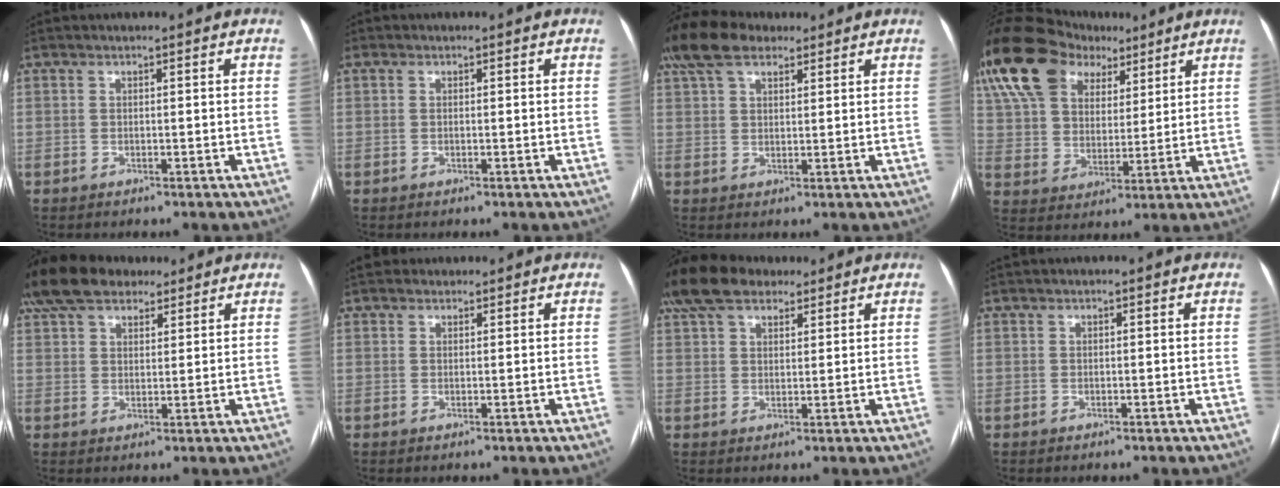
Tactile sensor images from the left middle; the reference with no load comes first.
{"total": 0.6, "force": [0.2, 0.5, 0.3], "torque": [-0.016, 0.014, 0.005]}
{"total": 8.9, "force": [6.6, 4.0, 4.5], "torque": [-0.097, 0.039, 0.125]}
{"total": 23.9, "force": [14.1, 15.3, 11.8], "torque": [-0.295, 0.093, 0.256]}
{"total": 12.0, "force": [9.4, 5.5, 5.2], "torque": [-0.101, 0.047, 0.167]}
{"total": 1.9, "force": [1.7, 0.9, -0.1], "torque": [0.011, 0.018, 0.024]}
{"total": 10.3, "force": [8.0, 4.7, 4.5], "torque": [-0.087, 0.043, 0.146]}
{"total": 0.6, "force": [0.5, 0.0, 0.3], "torque": [-0.009, 0.017, 0.010]}